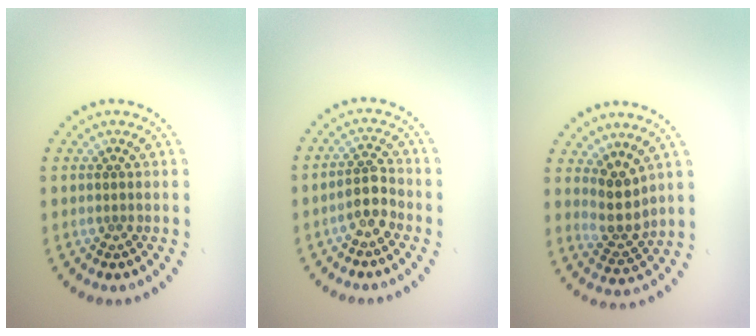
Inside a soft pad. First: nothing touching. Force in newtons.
{"total": 2.5, "press": 2.2, "slide": 1.1}
{"total": 2.9, "press": 2.1, "slide": 2.0}